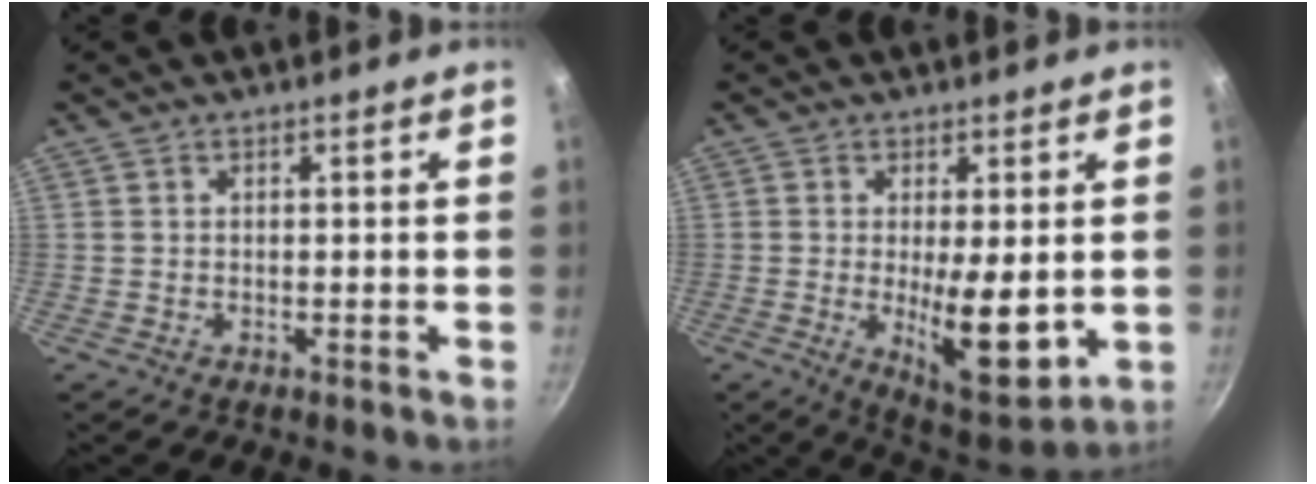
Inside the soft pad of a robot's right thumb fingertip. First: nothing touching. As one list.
[{"total": 11.7, "force": [-0.6, 4.1, 11.0], "torque": [-0.153, -0.025, 0.005]}]